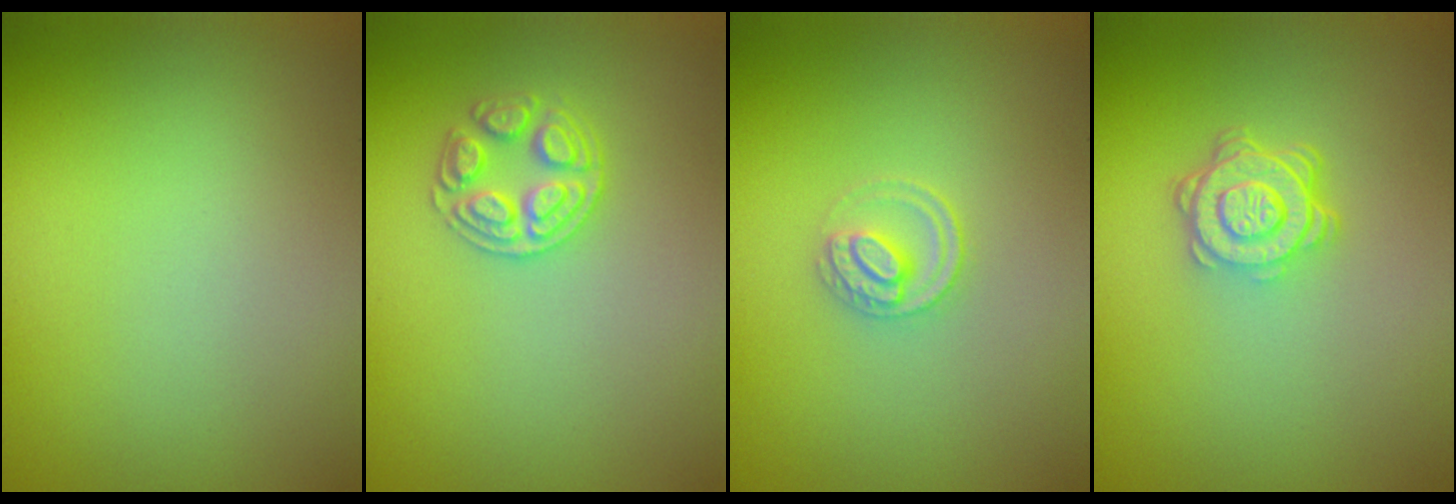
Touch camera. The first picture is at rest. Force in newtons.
{"total": 2.7, "press": 2.7, "slide": 0.3}
{"total": 2.2, "press": 2.2, "slide": 0.2}
{"total": 4.5, "press": 3.3, "slide": 3.0}